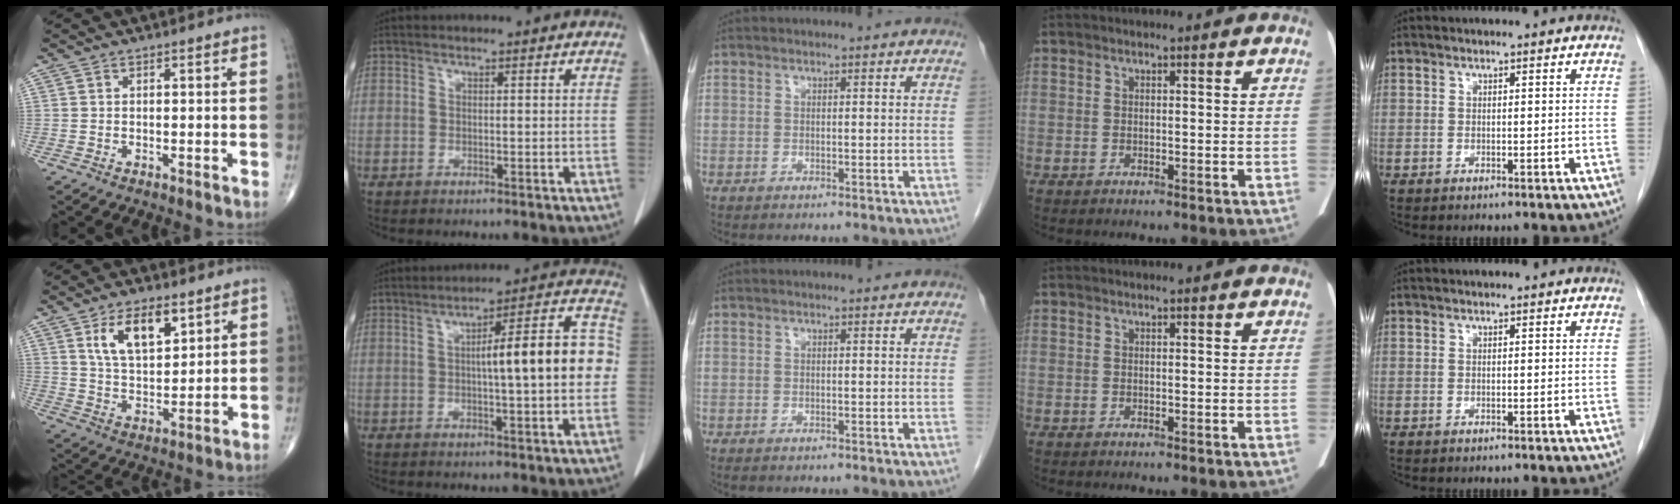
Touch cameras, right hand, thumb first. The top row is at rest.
{"thumb": {"total": 11.2, "force": [5.3, 5.5, 8.2], "torque": [-0.125, -0.024, 0.103]}, "index": {"total": 13.3, "force": [0.2, 2.5, 13.1], "torque": [-0.173, 0.038, 0.003]}}